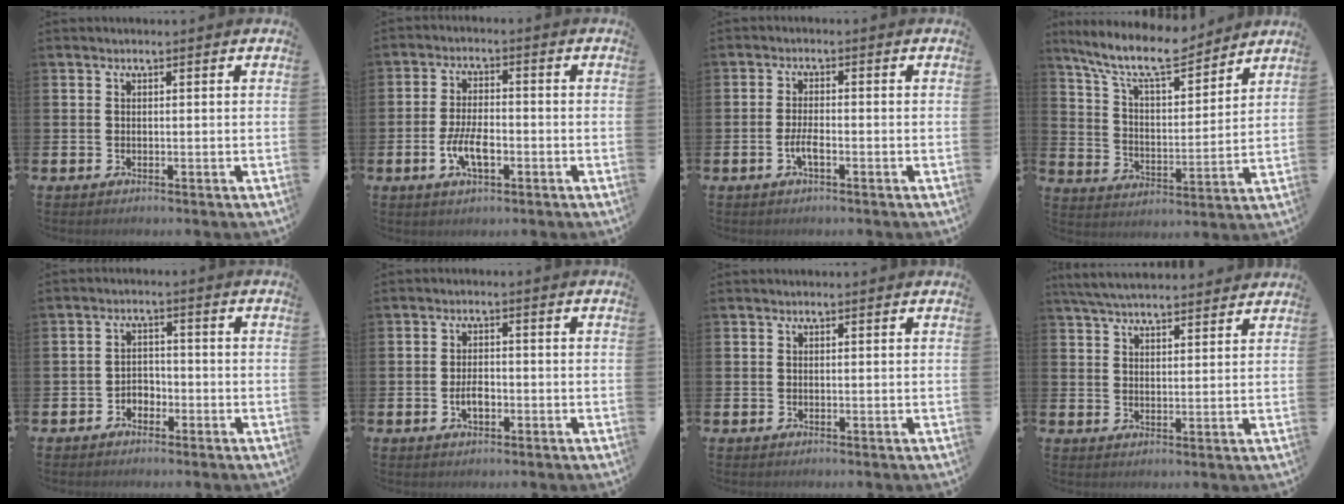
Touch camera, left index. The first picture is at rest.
{"total": 5.3, "force": [-1.6, 2.3, 4.4], "torque": [-0.082, 0.000, -0.034]}
{"total": 2.5, "force": [-1.0, 0.7, 2.2], "torque": [-0.049, 0.001, -0.021]}
{"total": 10.7, "force": [9.4, 2.5, 4.6], "torque": [-0.109, -0.055, 0.164]}
{"total": 2.3, "force": [-1.8, 1.4, 0.4], "torque": [-0.014, 0.006, -0.041]}
{"total": 2.7, "force": [-0.7, 1.4, 2.2], "torque": [-0.027, -0.002, -0.017]}
{"total": 0.0}
{"total": 5.0, "force": [4.8, 0.7, 1.1], "torque": [-0.040, -0.014, 0.090]}